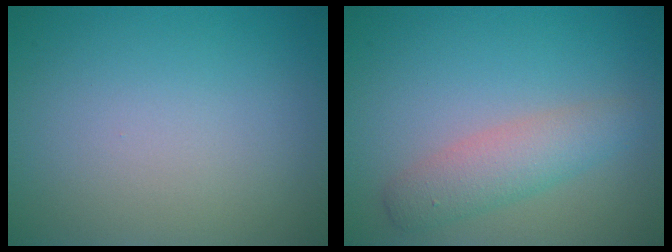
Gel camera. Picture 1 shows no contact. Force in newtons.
{"total": 3.3, "press": 3.3, "slide": 0.1}